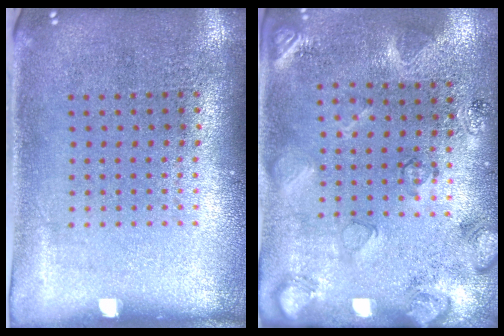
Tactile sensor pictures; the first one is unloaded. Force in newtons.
{"total": 2.1, "press": 1.8, "slide": 1.2}